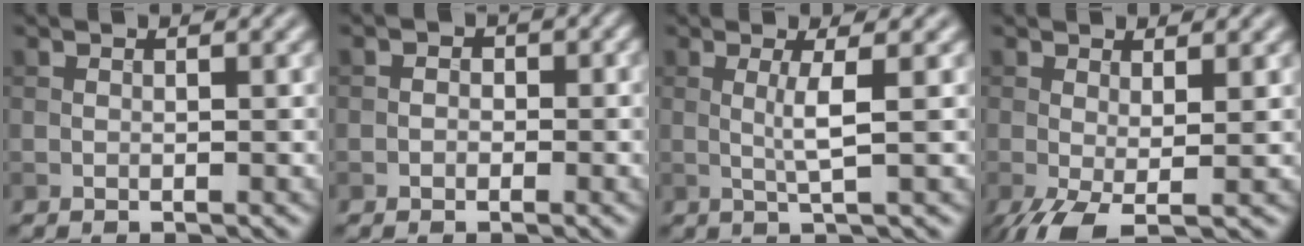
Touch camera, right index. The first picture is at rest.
{"total": 1.0, "force": [-0.3, 1.0, 0.3], "torque": [0.009, 0.000, -0.013]}
{"total": 2.4, "force": [0.3, 0.3, 2.4], "torque": [-0.047, 0.000, 0.003]}
{"total": 3.9, "force": [-1.2, 1.2, 3.6], "torque": [-0.075, -0.010, -0.025]}